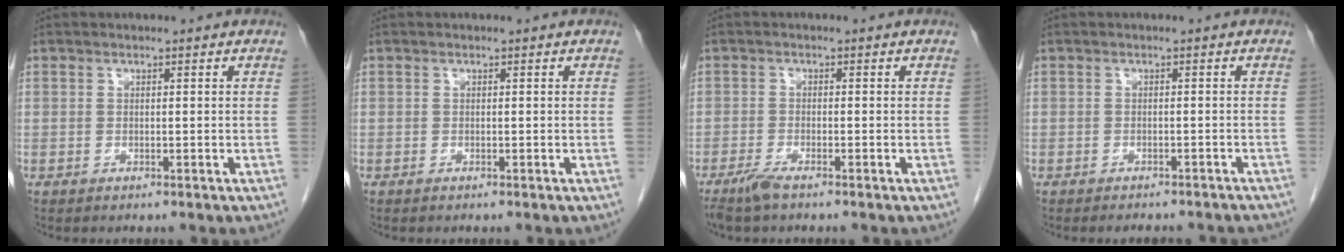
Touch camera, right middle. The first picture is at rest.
{"total": 0.0}
{"total": 2.6, "force": [-2.0, 0.2, 1.6], "torque": [-0.040, -0.007, -0.041]}
{"total": 7.5, "force": [-6.9, 1.9, 2.2], "torque": [-0.022, -0.004, -0.073]}